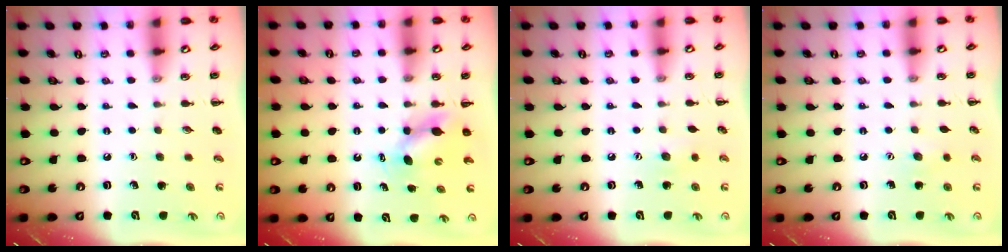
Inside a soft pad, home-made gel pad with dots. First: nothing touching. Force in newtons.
{"total": 5.2, "press": 5.2, "slide": 0.4}
{"total": 6.1, "press": 6.0, "slide": 1.1}
{"total": 4.8, "press": 4.7, "slide": 1.2}